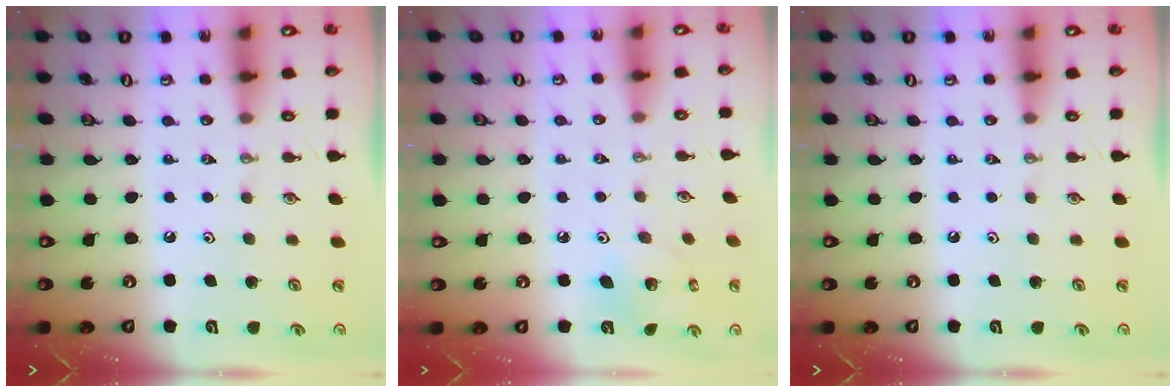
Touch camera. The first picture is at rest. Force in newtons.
{"total": 4.9, "press": 4.8, "slide": 0.5}
{"total": 0.0}